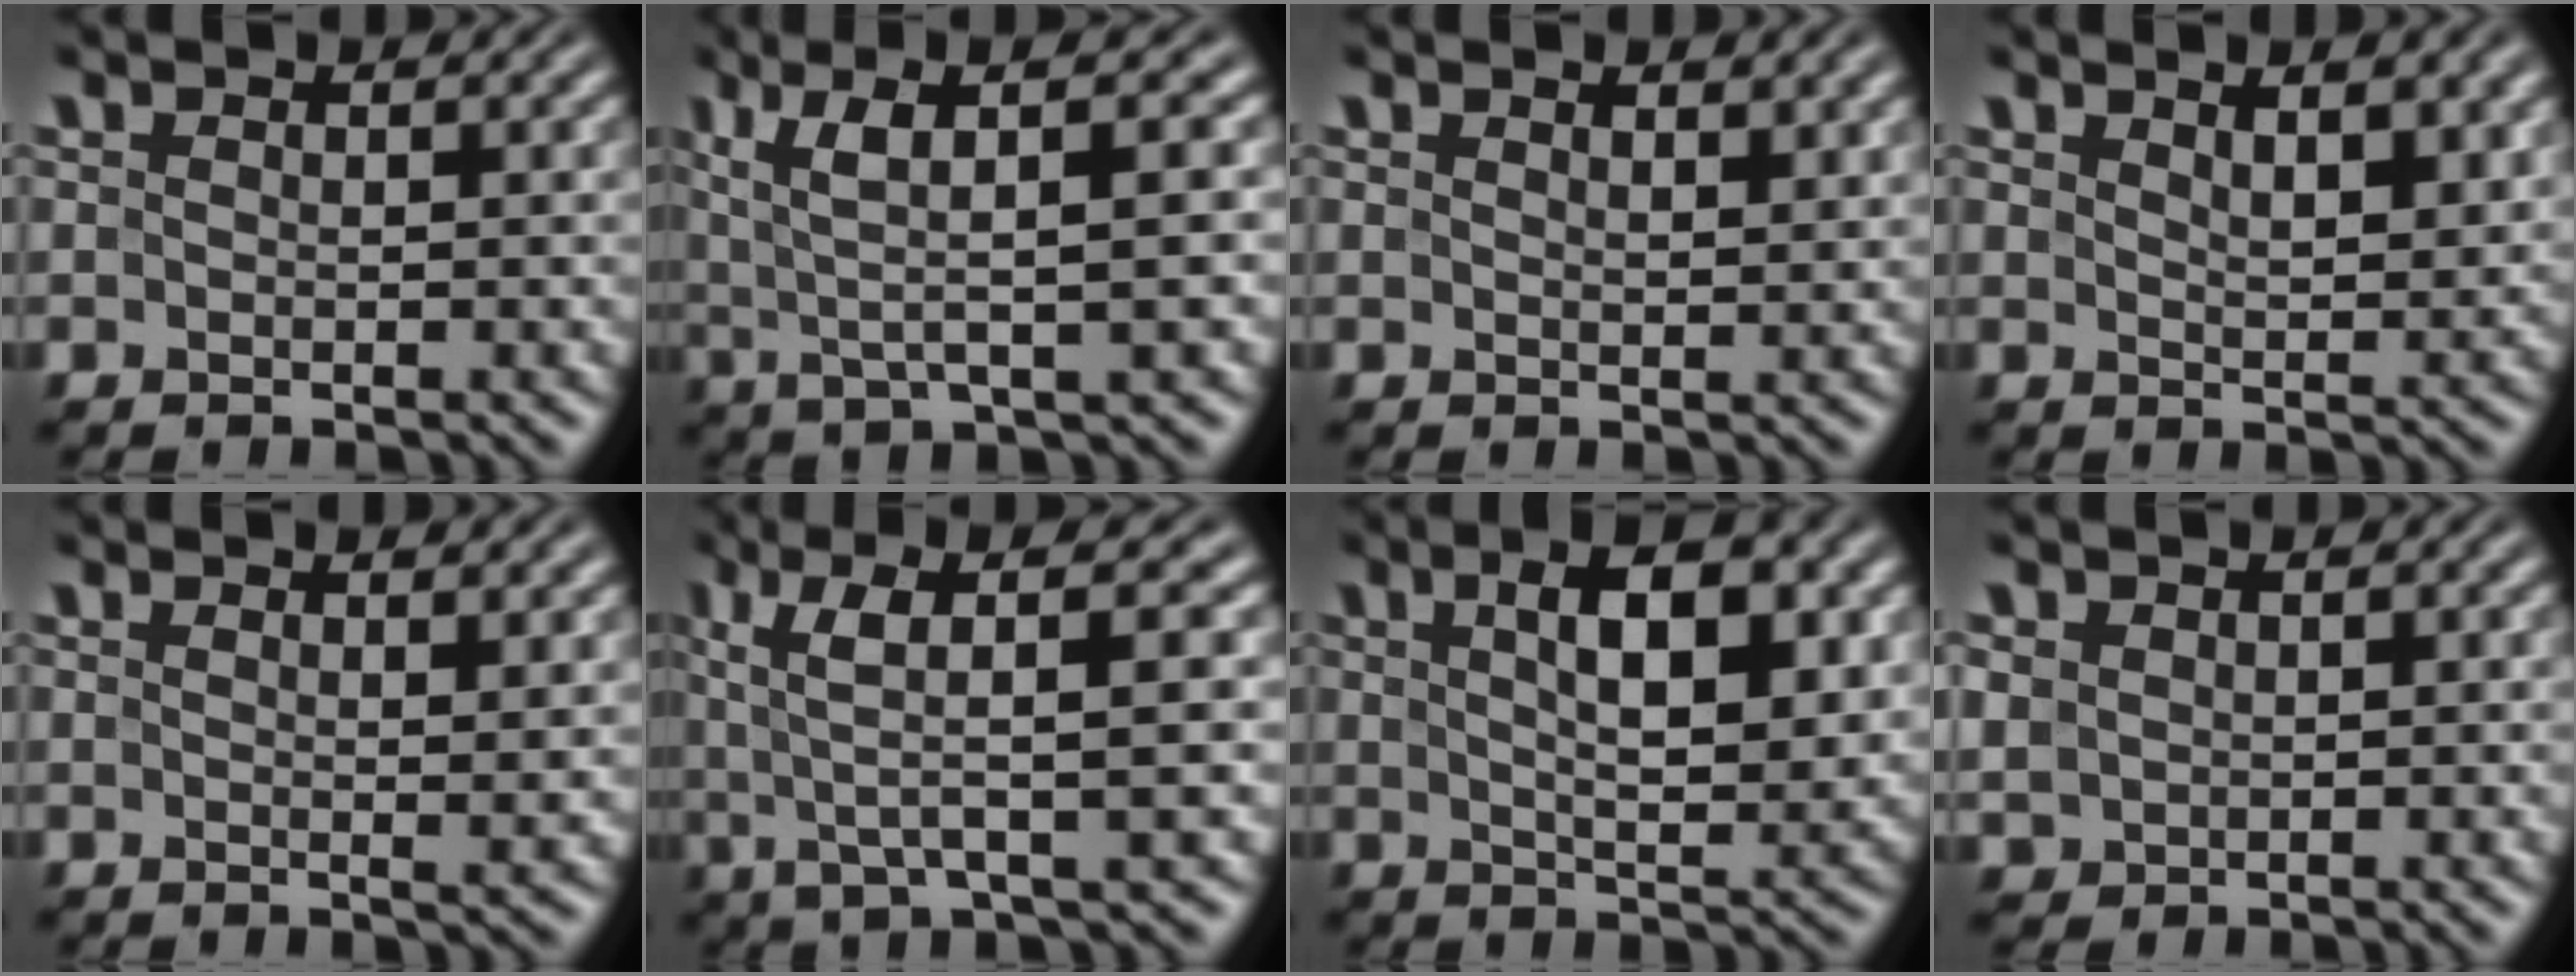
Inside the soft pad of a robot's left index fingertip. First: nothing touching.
{"total": 7.2, "force": [2.6, 1.6, 6.5], "torque": [-0.114, 0.015, 0.050]}
{"total": 1.6, "force": [1.2, 0.4, 1.0], "torque": [-0.015, -0.001, 0.022]}
{"total": 3.6, "force": [2.1, 1.2, 2.7], "torque": [-0.044, -0.005, 0.041]}
{"total": 2.8, "force": [1.3, 0.7, 2.4], "torque": [-0.028, 0.000, 0.015]}
{"total": 7.4, "force": [2.5, 1.6, 6.7], "torque": [-0.117, 0.016, 0.045]}
{"total": 7.1, "force": [2.3, 2.6, 6.2], "torque": [-0.095, 0.002, 0.038]}
{"total": 1.6, "force": [0.5, 1.4, 0.5], "torque": [-0.014, -0.003, 0.014]}